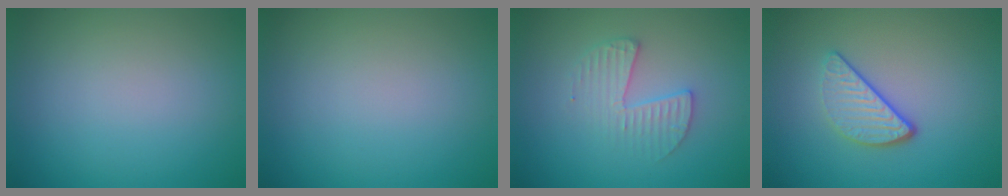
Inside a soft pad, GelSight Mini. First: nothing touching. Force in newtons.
{"total": 0.0}
{"total": 2.7, "press": 2.7, "slide": 0.3}
{"total": 3.2, "press": 2.6, "slide": 2.0}